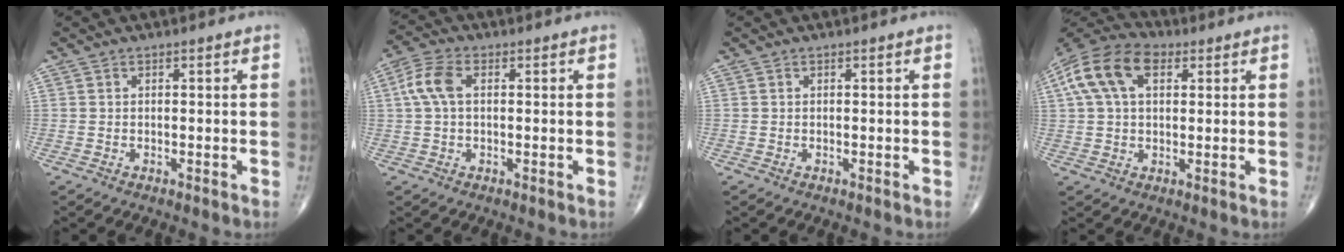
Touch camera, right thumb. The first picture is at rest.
{"total": 6.0, "force": [1.0, 3.4, 4.9], "torque": [-0.116, 0.019, 0.016]}
{"total": 0.0}
{"total": 13.0, "force": [4.3, 7.9, 9.4], "torque": [-0.180, 0.027, 0.073]}